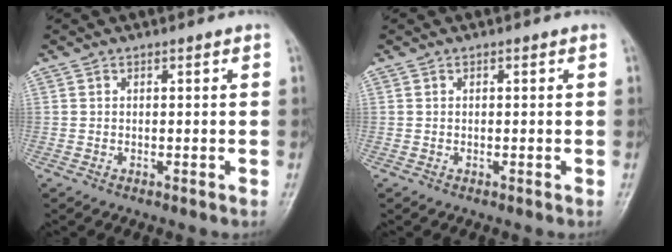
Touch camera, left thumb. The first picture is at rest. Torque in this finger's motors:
{"motor_torque": [0.00, 0.00, 0.00, 0.00, 0.00]}